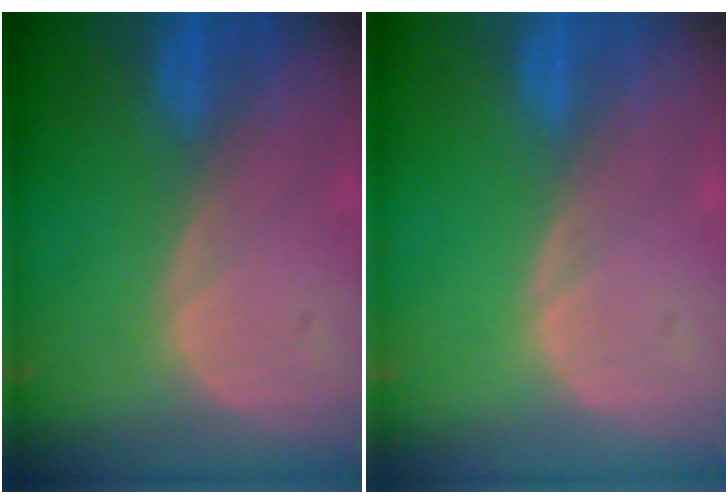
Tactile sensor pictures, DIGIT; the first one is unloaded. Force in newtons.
{"total": 0.0}